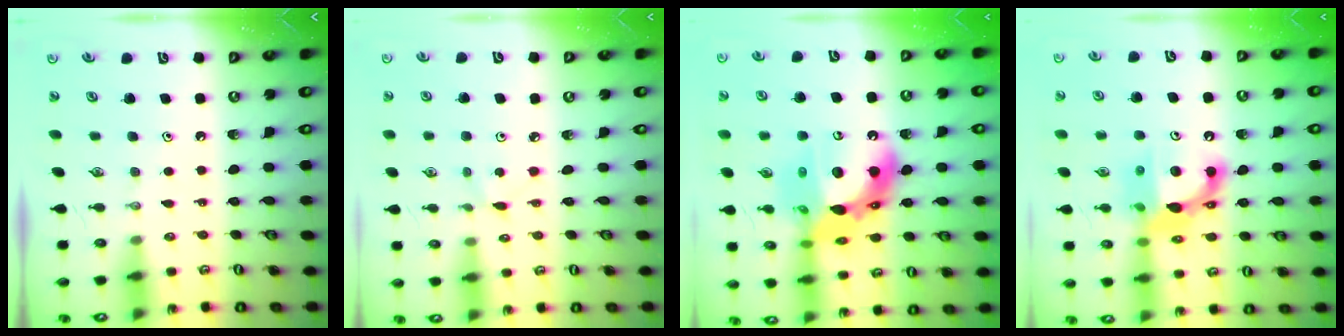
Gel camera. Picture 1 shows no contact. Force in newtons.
{"total": 2.3, "press": 2.3, "slide": 0.3}
{"total": 20.0, "press": 19.8, "slide": 2.8}
{"total": 12.8, "press": 12.8, "slide": 1.3}